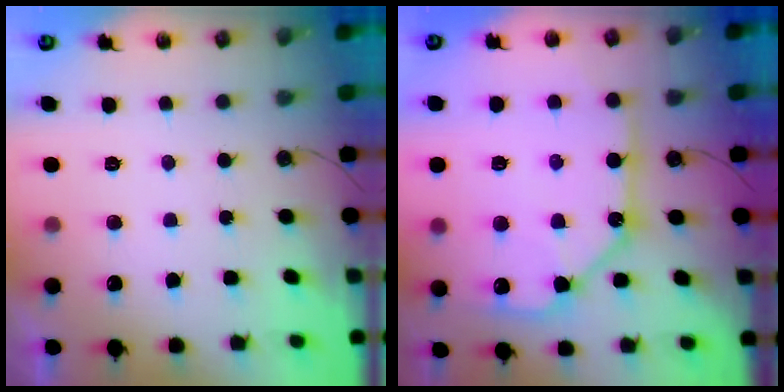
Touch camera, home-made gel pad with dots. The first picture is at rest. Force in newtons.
{"total": 16.9, "press": 16.8, "slide": 2.1}